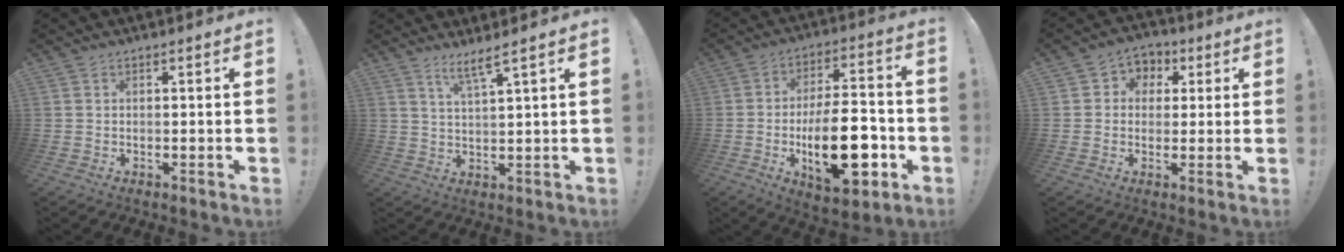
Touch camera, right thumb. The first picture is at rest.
{"total": 5.3, "force": [3.8, -0.1, 3.7], "torque": [-0.069, -0.017, 0.062]}
{"total": 21.9, "force": [-5.6, 9.9, 18.7], "torque": [-0.308, 0.023, -0.083]}
{"total": 5.7, "force": [-0.3, 5.4, 1.7], "torque": [-0.020, 0.010, -0.001]}